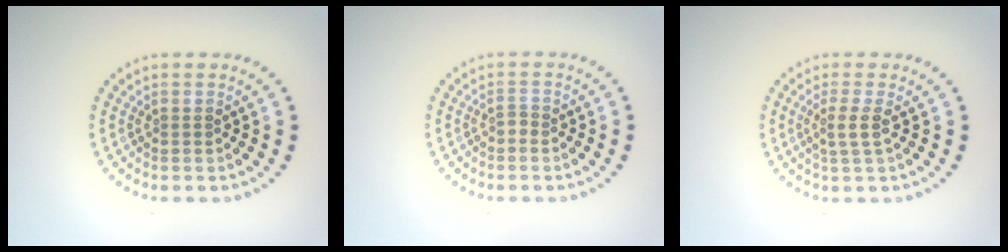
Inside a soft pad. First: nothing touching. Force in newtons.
{"total": 0.9, "press": 0.6, "slide": 0.7}
{"total": 1.8, "press": 1.4, "slide": 1.1}